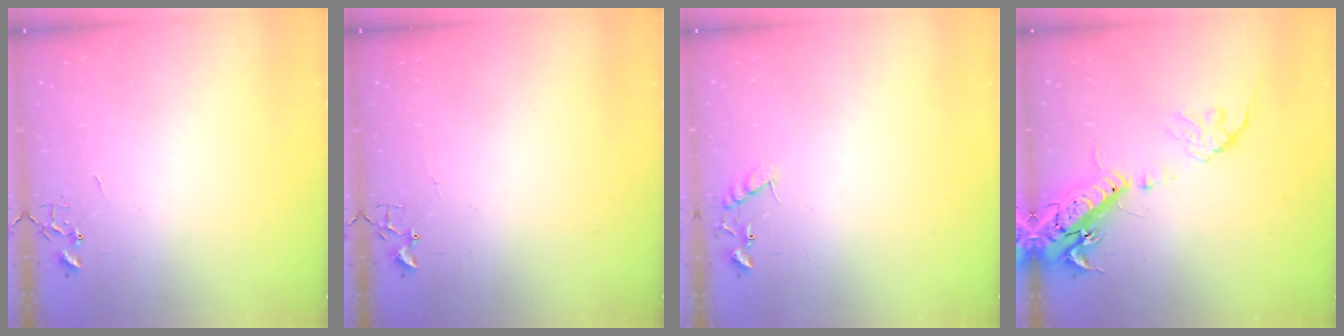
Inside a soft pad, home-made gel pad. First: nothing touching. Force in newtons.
{"total": 1.9, "press": 1.9, "slide": 0.2}
{"total": 8.8, "press": 8.8, "slide": 0.4}
{"total": 18.1, "press": 17.7, "slide": 3.8}